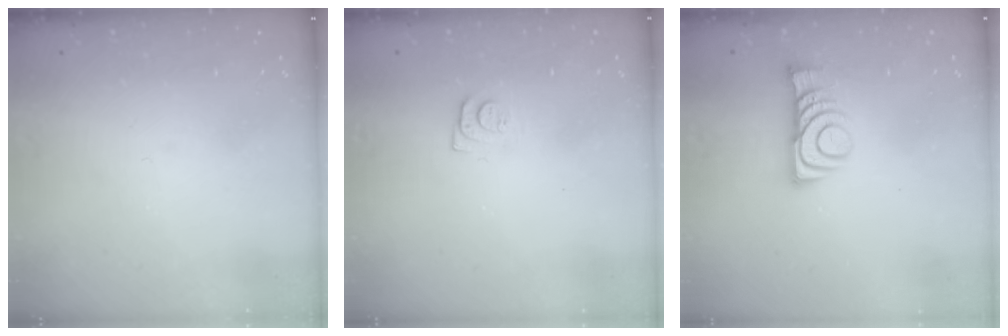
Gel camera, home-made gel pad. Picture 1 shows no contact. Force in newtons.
{"total": 5.5, "press": 5.4, "slide": 0.6}
{"total": 9.8, "press": 9.8, "slide": 0.5}